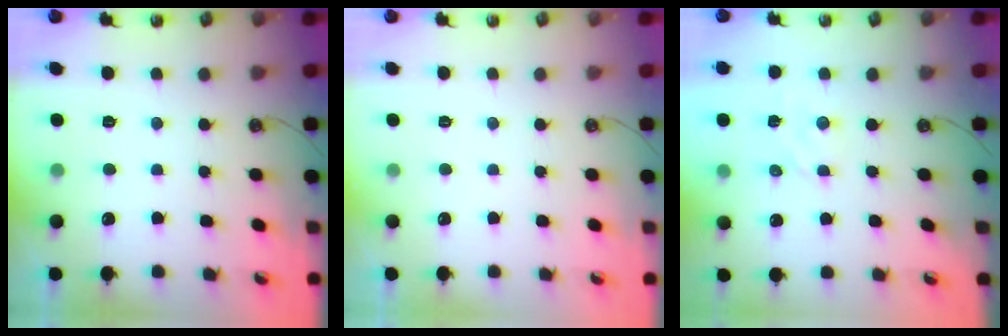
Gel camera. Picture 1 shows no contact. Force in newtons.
{"total": 0.0}
{"total": 1.8, "press": 1.8, "slide": 0.3}